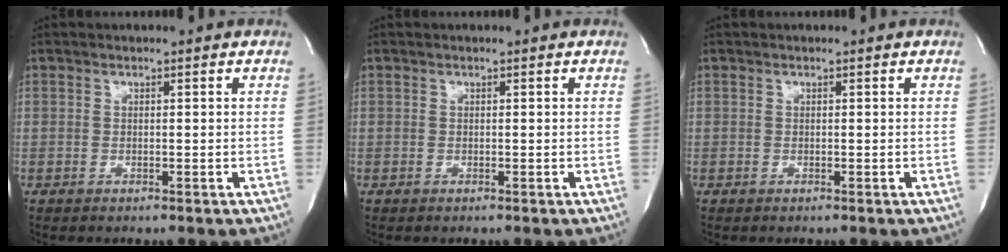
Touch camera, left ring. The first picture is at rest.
{"total": 0.0}
{"total": 0.0}